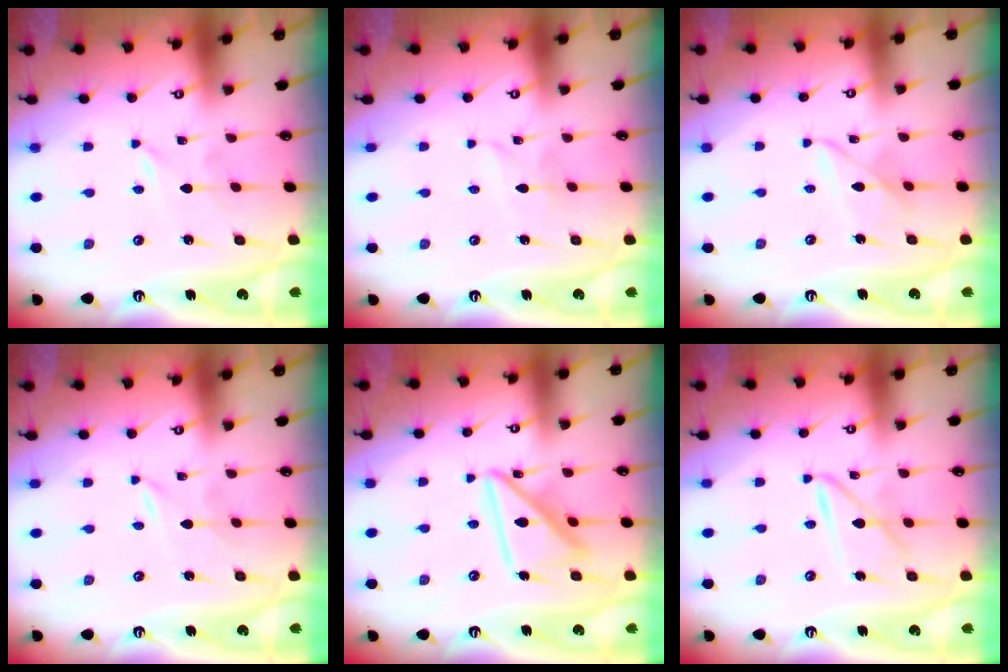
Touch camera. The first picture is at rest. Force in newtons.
{"total": 2.2, "press": 2.2, "slide": 0.2}
{"total": 6.4, "press": 6.4, "slide": 0.5}
{"total": 0.0}
{"total": 14.9, "press": 14.9, "slide": 1.4}
{"total": 8.4, "press": 8.4, "slide": 0.7}